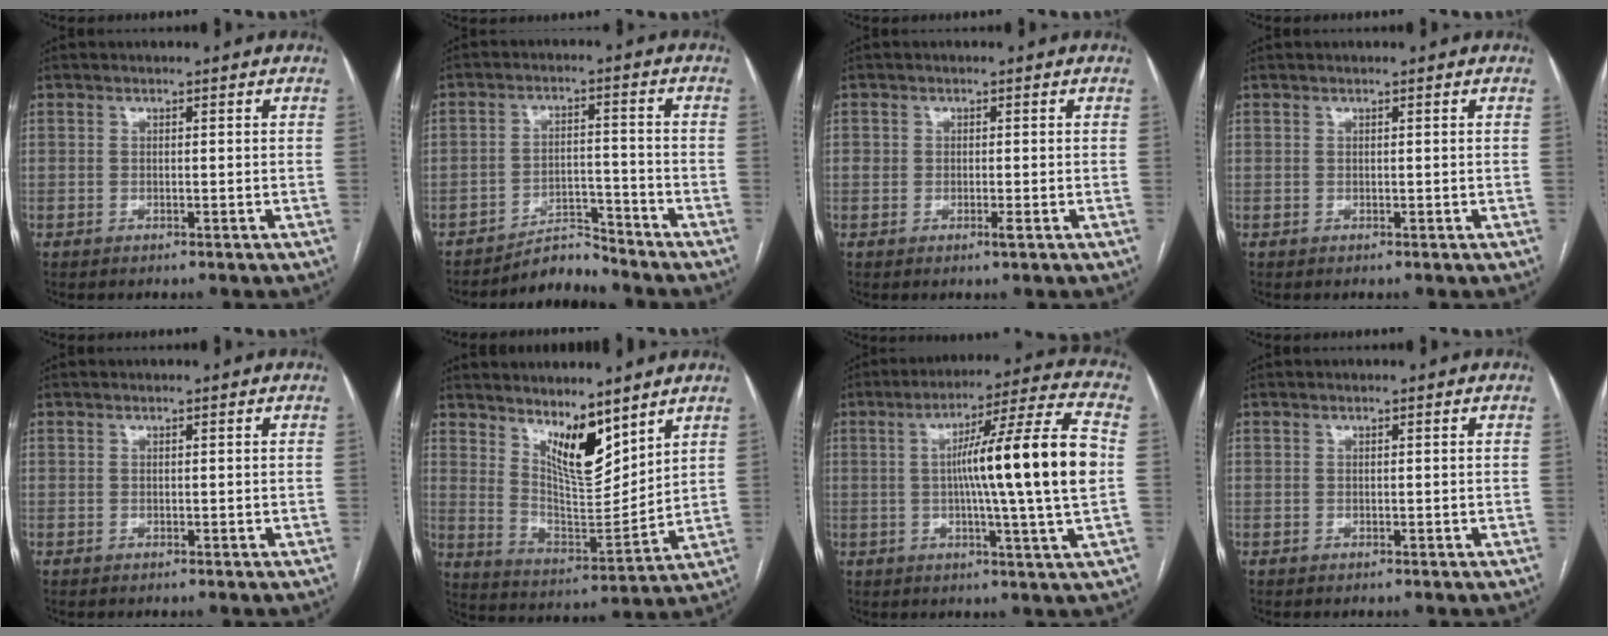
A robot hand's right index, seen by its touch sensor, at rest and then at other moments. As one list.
[{"total": 4.6, "force": [-4.5, 0.5, -0.6], "torque": [0.013, 0.012, -0.074]}, {"total": 1.5, "force": [-0.3, 0.8, 1.2], "torque": [-0.015, 0.000, -0.004]}, {"total": 0.0}, {"total": 0.0}, {"total": 10.7, "force": [7.4, 3.1, 7.1], "torque": [-0.134, -0.009, 0.149]}, {"total": 17.3, "force": [0.8, -1.3, 17.3], "torque": [-0.267, 0.005, 0.001]}, {"total": 0.0}]